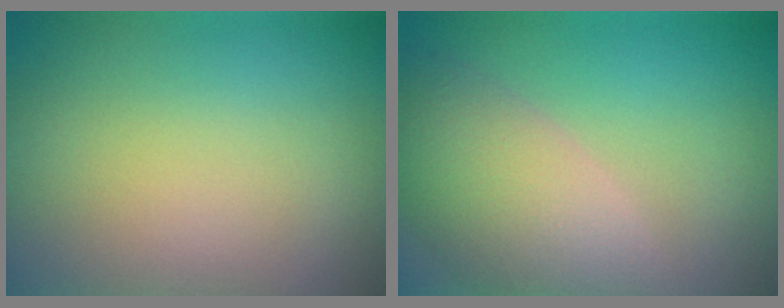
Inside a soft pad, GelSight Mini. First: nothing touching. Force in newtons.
{"total": 6.8, "press": 6.8, "slide": 0.6}